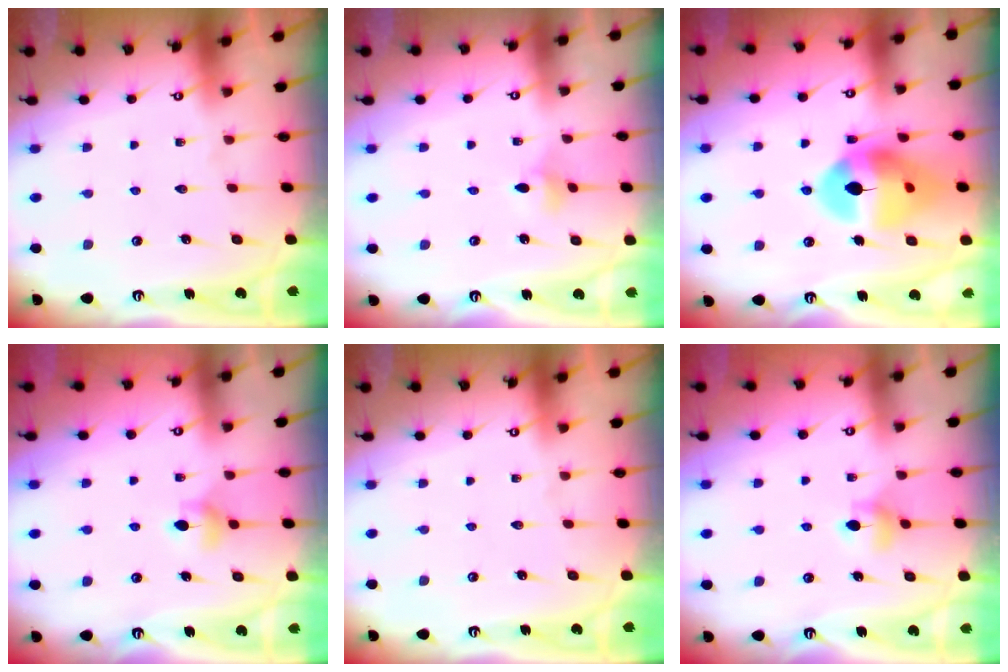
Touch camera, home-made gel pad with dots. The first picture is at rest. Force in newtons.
{"total": 3.5, "press": 3.4, "slide": 0.8}
{"total": 15.5, "press": 15.4, "slide": 1.8}
{"total": 5.6, "press": 5.6, "slide": 0.5}
{"total": 0.0}
{"total": 5.3, "press": 5.3, "slide": 0.7}